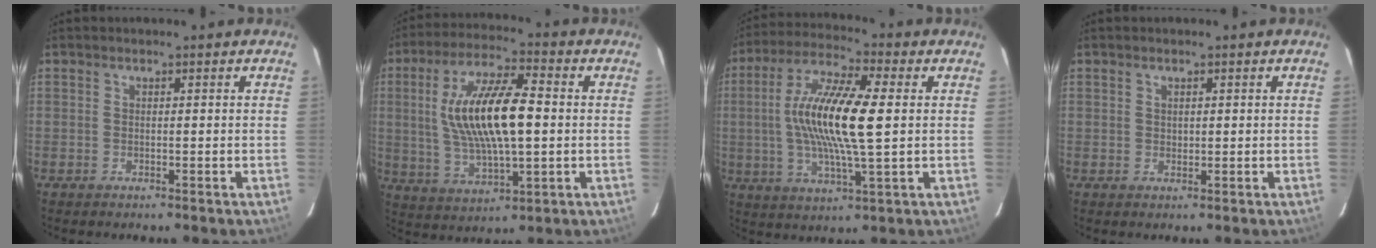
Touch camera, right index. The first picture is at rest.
{"total": 16.7, "force": [1.3, 5.6, 15.7], "torque": [-0.299, 0.009, 0.030]}
{"total": 15.9, "force": [1.2, 3.1, 15.6], "torque": [-0.300, 0.007, 0.015]}
{"total": 1.0, "force": [0.5, 0.8, 0.5], "torque": [-0.005, 0.003, 0.010]}